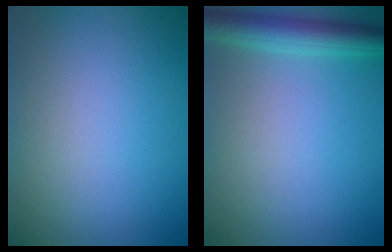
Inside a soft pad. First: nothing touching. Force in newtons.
{"total": 3.8, "press": 3.8, "slide": 0.2}